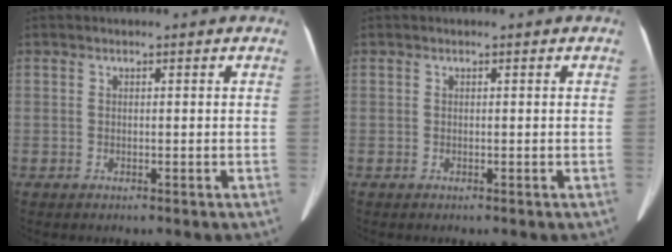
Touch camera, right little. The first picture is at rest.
{"total": 0.0}